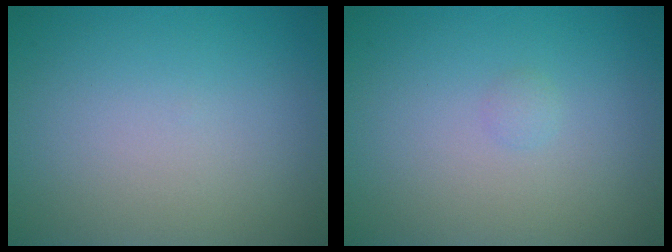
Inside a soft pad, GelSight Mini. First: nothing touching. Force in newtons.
{"total": 0.5, "press": 0.5, "slide": 0.0}